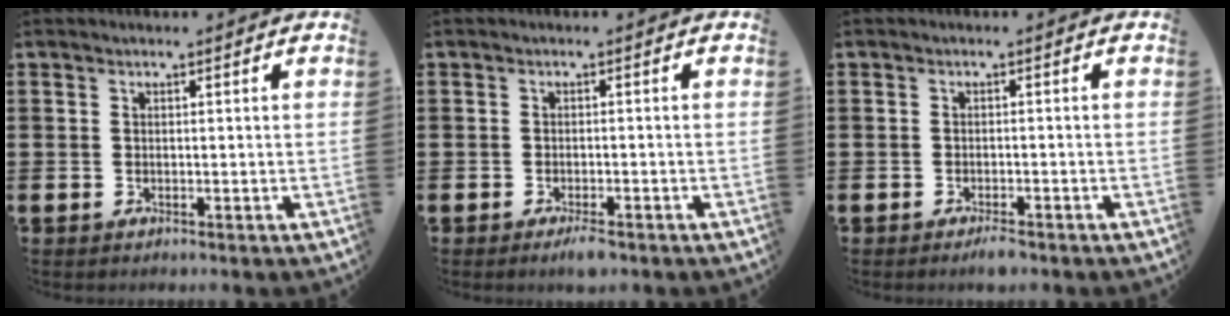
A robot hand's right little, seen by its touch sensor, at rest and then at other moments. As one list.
[{"total": 1.6, "force": [-1.2, 0.5, 1.0], "torque": [-0.019, 0.002, -0.023]}, {"total": 1.3, "force": [-1.1, 0.3, 0.5], "torque": [-0.010, 0.000, -0.023]}]